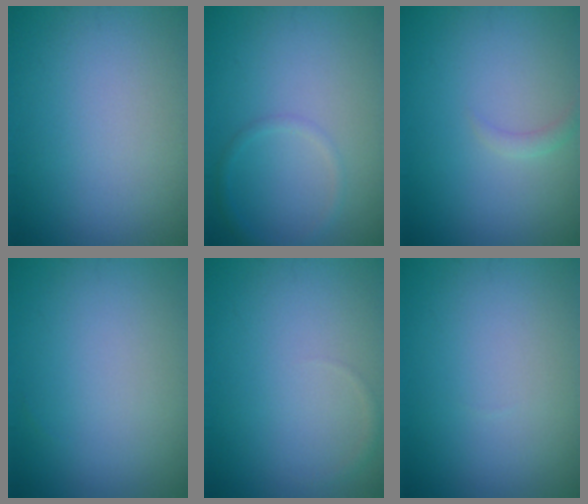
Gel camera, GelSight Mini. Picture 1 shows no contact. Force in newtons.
{"total": 1.1, "press": 1.1, "slide": 0.1}
{"total": 0.9, "press": 0.9, "slide": 0.1}
{"total": 0.0}
{"total": 0.5, "press": 0.5, "slide": 0.0}
{"total": 0.0}